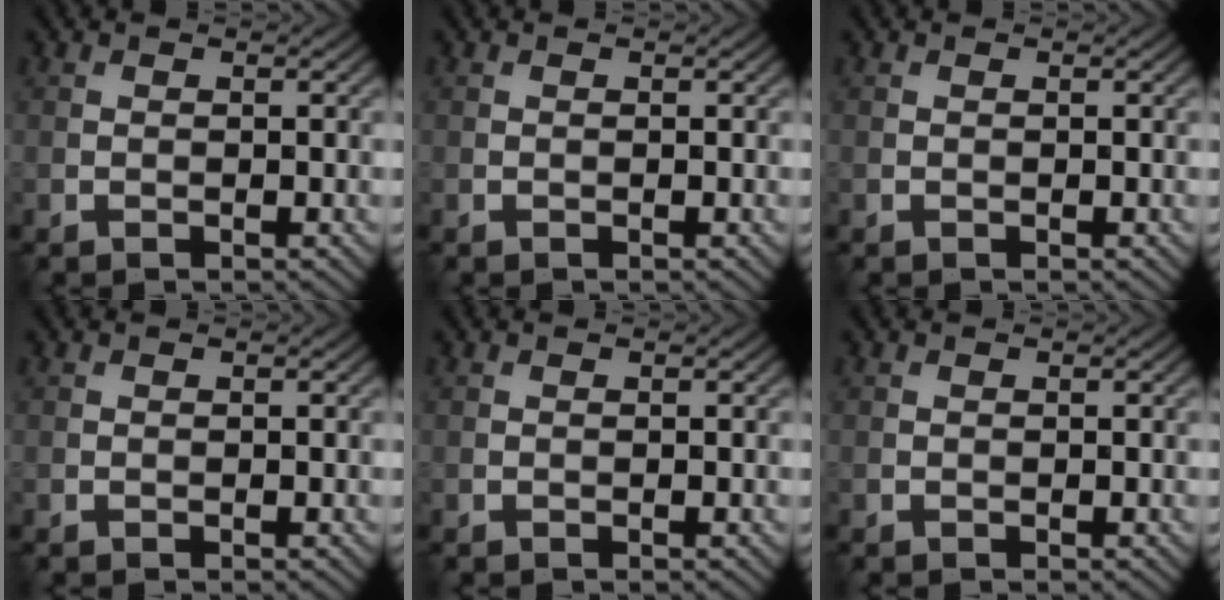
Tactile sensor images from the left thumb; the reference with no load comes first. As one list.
[{"total": 0.0}, {"total": 0.0}, {"total": 0.0}, {"total": 0.0}, {"total": 0.0}]